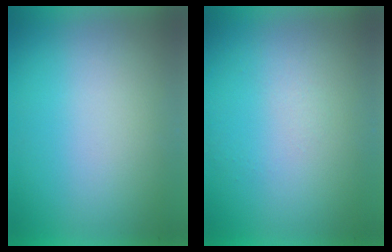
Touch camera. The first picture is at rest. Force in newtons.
{"total": 1.1}